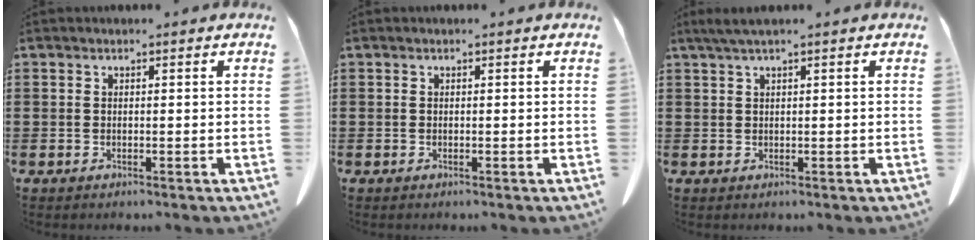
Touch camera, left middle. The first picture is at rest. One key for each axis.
{"total": 0.0}
{"total": 1.6, "fx": 0.9, "fy": -0.1, "fz": 1.4, "tx": -0.025, "ty": -0.004, "tz": 0.018}